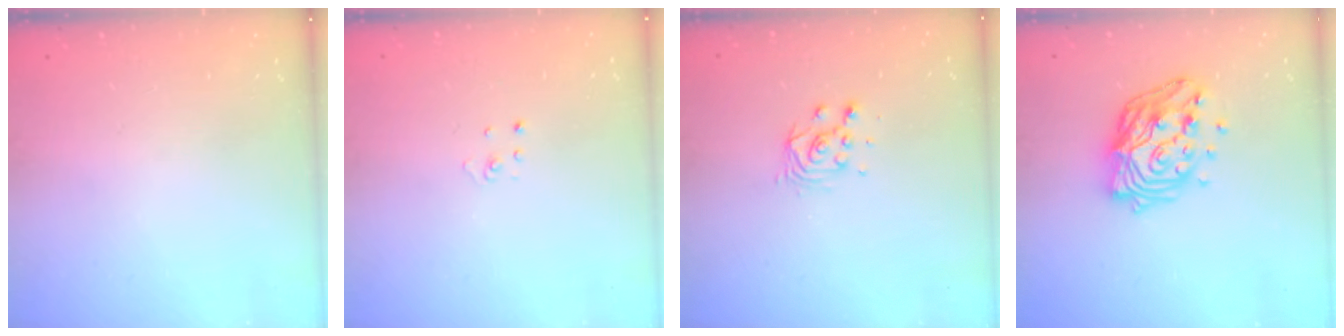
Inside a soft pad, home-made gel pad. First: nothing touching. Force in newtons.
{"total": 1.5, "press": 1.5, "slide": 0.1}
{"total": 4.7, "press": 4.7, "slide": 0.4}
{"total": 15.5, "press": 15.4, "slide": 1.4}